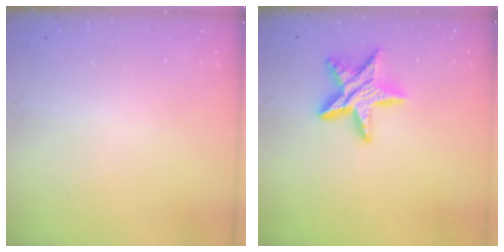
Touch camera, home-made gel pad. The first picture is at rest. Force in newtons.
{"total": 13.2, "press": 13.2, "slide": 0.6}